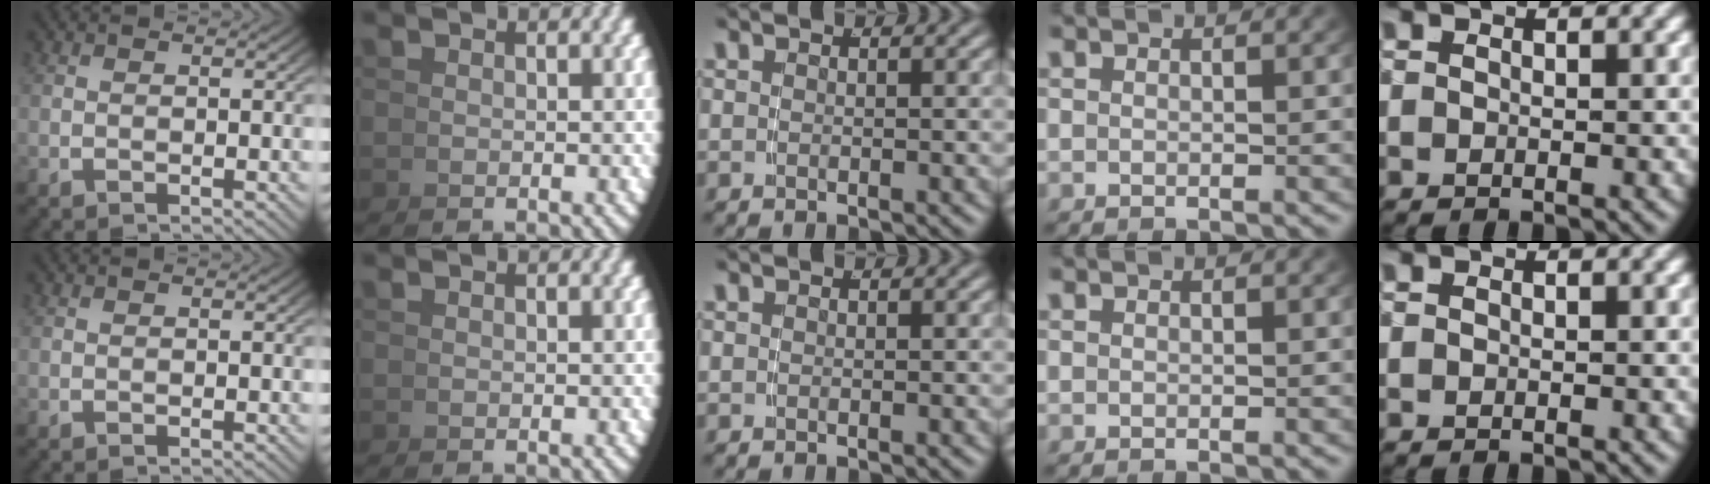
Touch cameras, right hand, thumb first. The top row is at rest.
{}